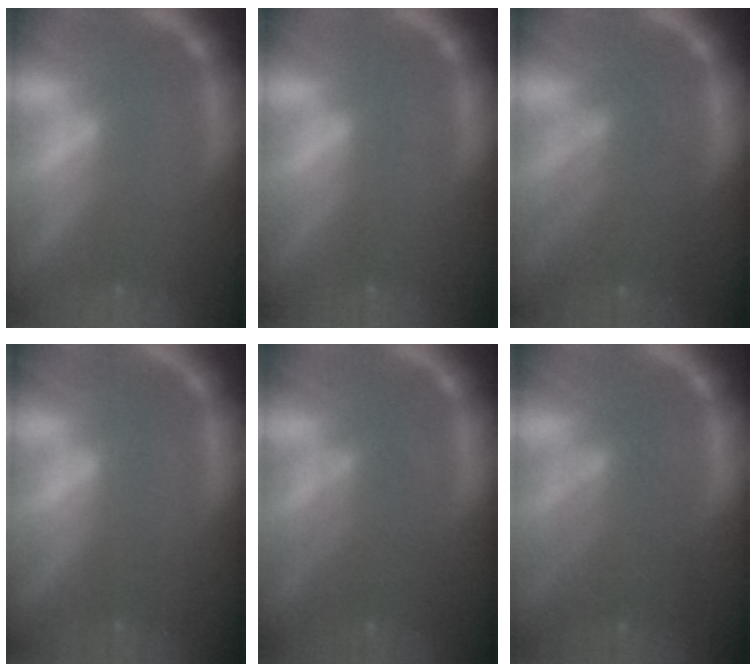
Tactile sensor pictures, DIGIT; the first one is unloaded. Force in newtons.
{"total": 0.0}
{"total": 5.5}
{"total": 1.0}
{"total": 4.6}
{"total": 5.6}